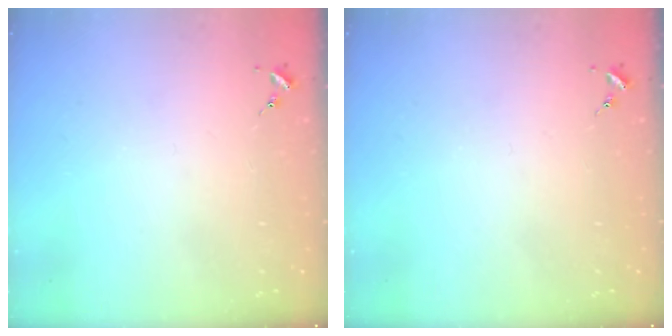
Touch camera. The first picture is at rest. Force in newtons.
{"total": 0.0}